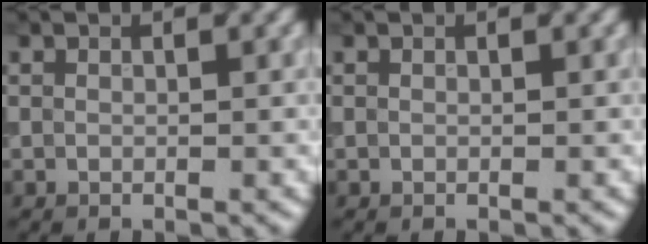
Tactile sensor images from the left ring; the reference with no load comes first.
{"total": 0.0}